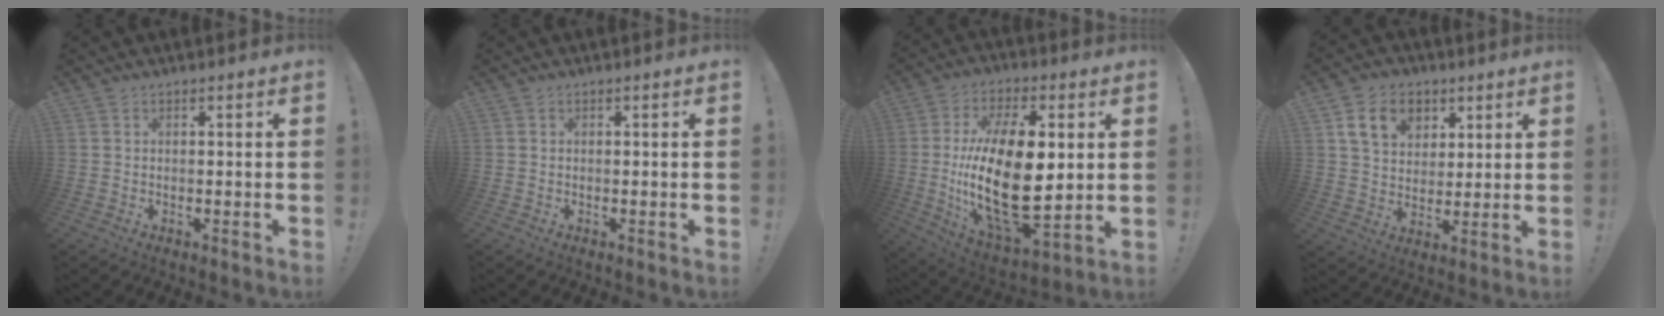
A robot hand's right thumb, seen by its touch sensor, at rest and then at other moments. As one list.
[{"total": 0.0}, {"total": 27.0, "force": [1.0, 13.0, 23.6], "torque": [-0.463, -0.018, 0.023]}, {"total": 12.1, "force": [5.5, 9.1, 5.7], "torque": [-0.086, -0.015, 0.107]}]